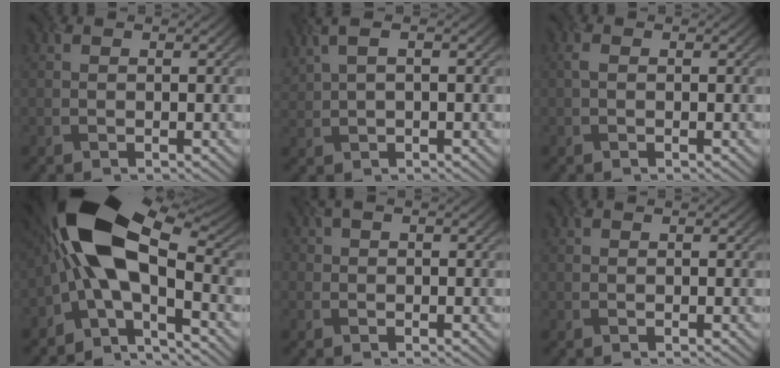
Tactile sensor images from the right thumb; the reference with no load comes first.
{"total": 3.7, "force": [1.9, 1.5, 2.8], "torque": [-0.071, 0.009, 0.039]}
{"total": 0.8, "force": [0.0, 0.5, 0.6], "torque": [-0.017, 0.002, -0.002]}
{"total": 15.0, "force": [-2.0, 7.0, 13.1], "torque": [-0.230, 0.008, -0.047]}
{"total": 0.7, "force": [0.0, 0.7, 0.3], "torque": [-0.003, 0.002, -0.005]}
{"total": 0.0}